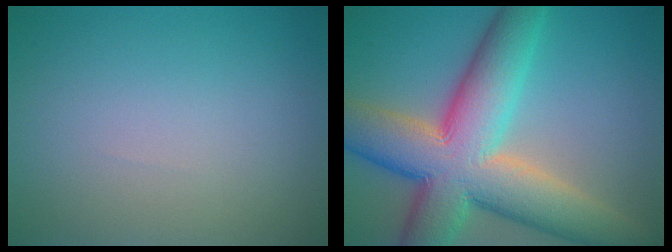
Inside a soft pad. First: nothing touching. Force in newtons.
{"total": 13.2, "press": 13.2, "slide": 0.9}